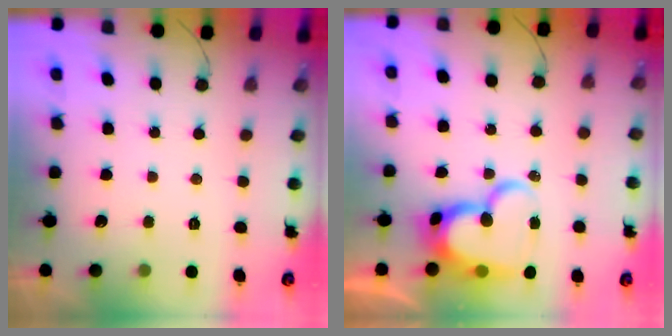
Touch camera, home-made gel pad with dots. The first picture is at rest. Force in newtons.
{"total": 18.8, "press": 18.7, "slide": 1.5}